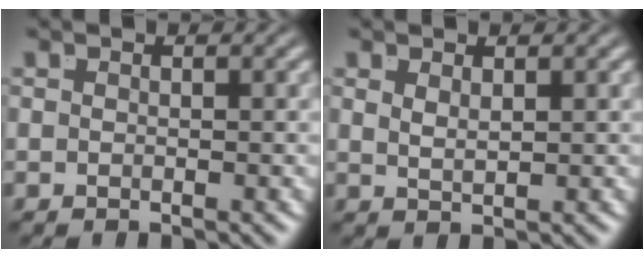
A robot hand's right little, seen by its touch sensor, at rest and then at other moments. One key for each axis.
{"total": 1.2, "fx": 0.8, "fy": -0.6, "fz": 0.7, "tx": -0.017, "ty": -0.014, "tz": 0.030}